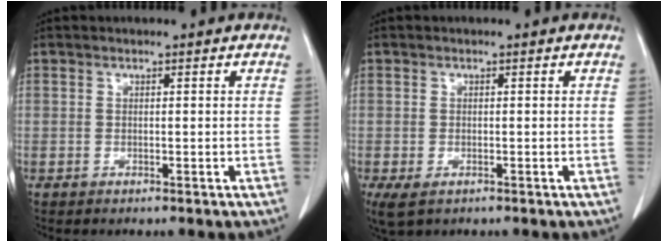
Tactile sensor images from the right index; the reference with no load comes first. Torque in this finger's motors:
{"motor_torque": [0.21, -0.42, 0.09, 0.03]}